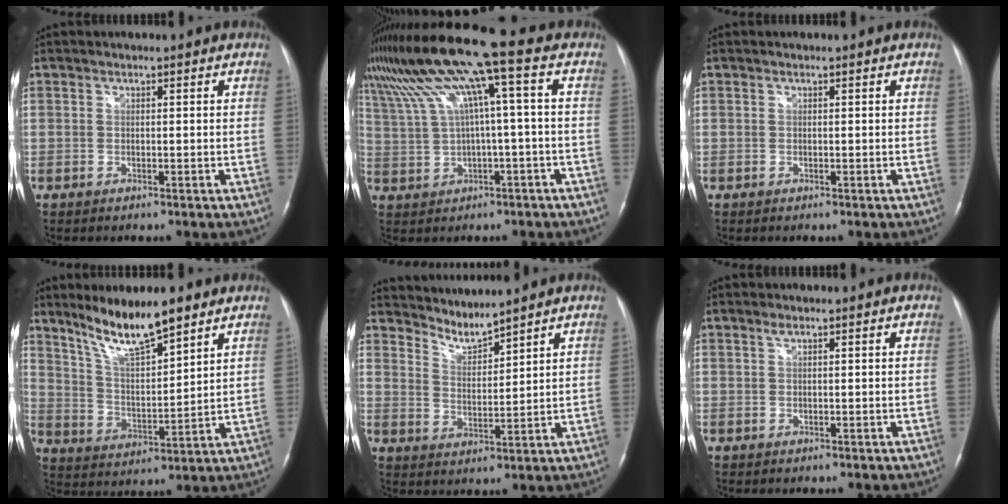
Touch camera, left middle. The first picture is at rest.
{"total": 12.5, "force": [4.8, -0.4, 11.6], "torque": [-0.220, 0.048, 0.096]}
{"total": 0.0}
{"total": 11.2, "force": [8.5, 1.3, 7.1], "torque": [-0.135, -0.005, 0.158]}
{"total": 4.3, "force": [4.2, -0.4, 0.2], "torque": [-0.008, -0.007, 0.088]}
{"total": 0.6, "force": [0.4, 0.1, 0.4], "torque": [-0.011, 0.004, 0.008]}